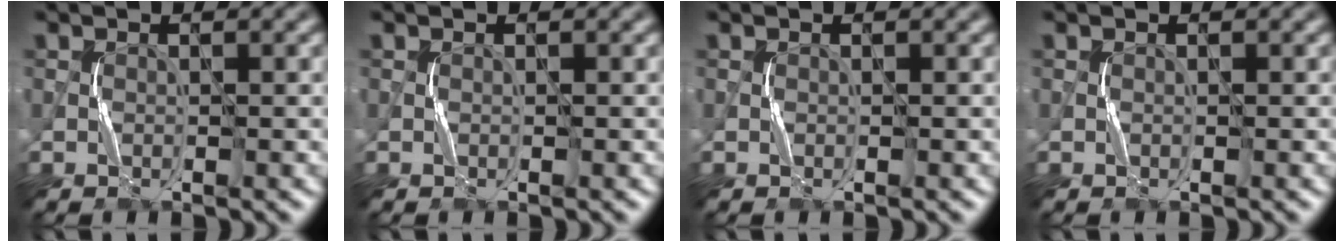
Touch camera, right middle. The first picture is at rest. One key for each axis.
{"total": 0.0}
{"total": 0.0}
{"total": 0.0}